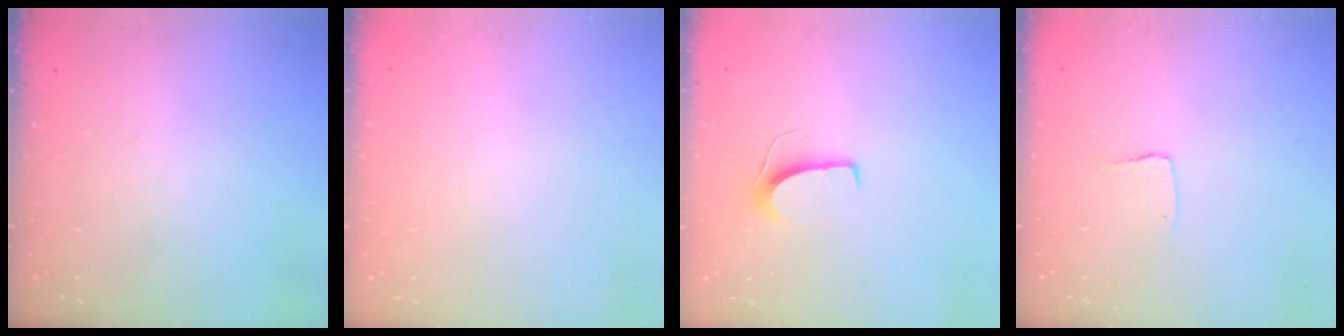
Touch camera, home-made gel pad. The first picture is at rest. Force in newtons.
{"total": 0.0}
{"total": 6.5, "press": 6.5, "slide": 0.4}
{"total": 3.5, "press": 3.4, "slide": 0.3}